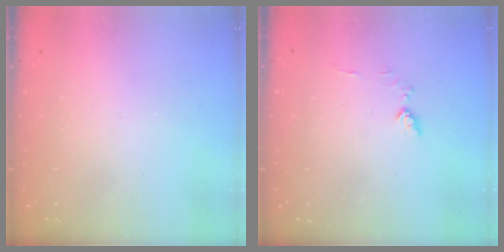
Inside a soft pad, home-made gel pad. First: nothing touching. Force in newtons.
{"total": 4.7, "press": 4.7, "slide": 0.5}